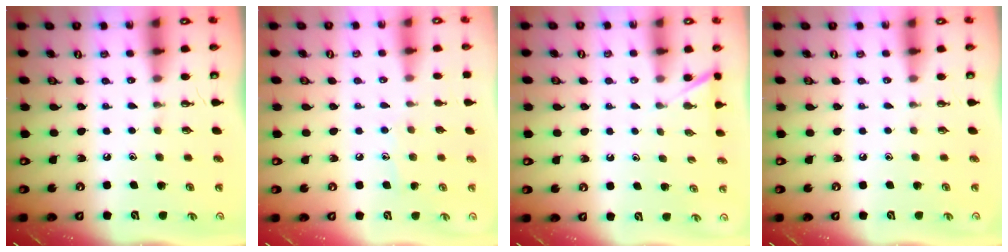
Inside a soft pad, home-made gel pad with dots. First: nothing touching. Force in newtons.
{"total": 5.7, "press": 5.7, "slide": 0.4}
{"total": 2.4, "press": 2.4, "slide": 0.2}
{"total": 0.0}